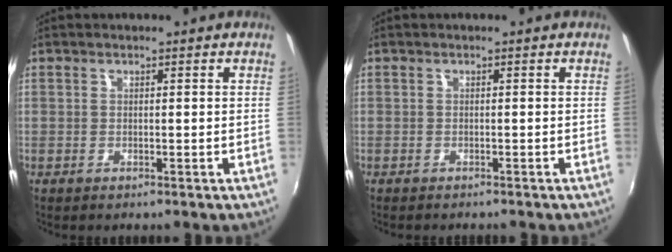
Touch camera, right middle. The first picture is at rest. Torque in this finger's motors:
{"motor_torque": [-0.52, -0.49, 0.02, -0.01]}